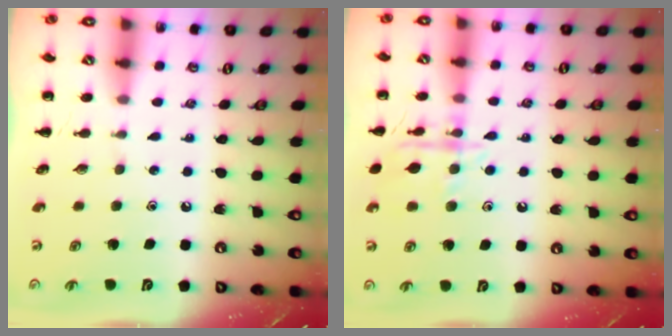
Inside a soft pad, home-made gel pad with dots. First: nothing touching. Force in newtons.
{"total": 11.8, "press": 11.7, "slide": 0.7}